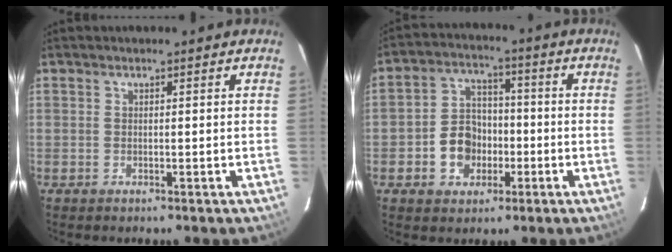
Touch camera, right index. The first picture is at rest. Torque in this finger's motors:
{"motor_torque": [1.31, 0.08, 0.16, 0.04]}